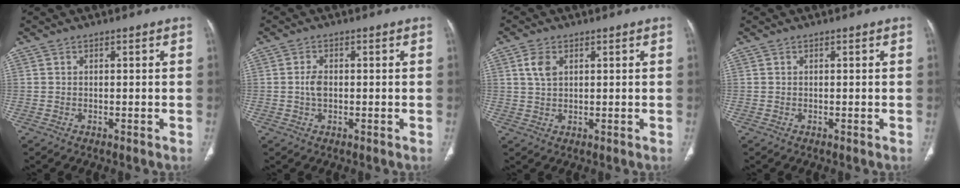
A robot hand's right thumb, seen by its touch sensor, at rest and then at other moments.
{"total": 2.5, "force": [-0.1, 1.5, 2.0], "torque": [-0.040, 0.003, -0.005]}
{"total": 3.5, "force": [1.3, 2.1, 2.4], "torque": [-0.046, 0.000, 0.030]}
{"total": 0.0}